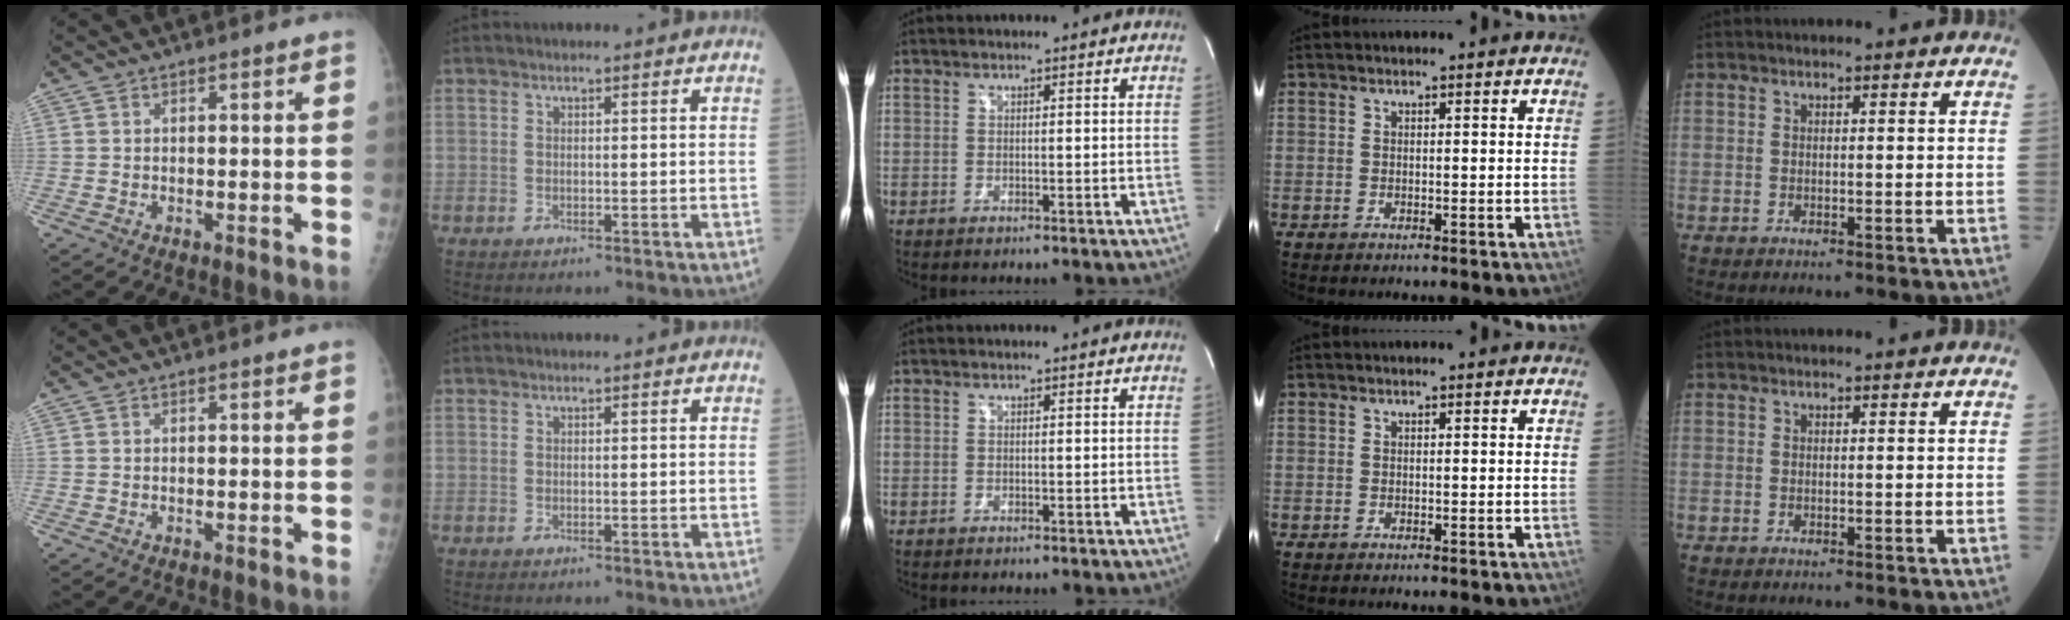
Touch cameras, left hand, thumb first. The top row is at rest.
{}